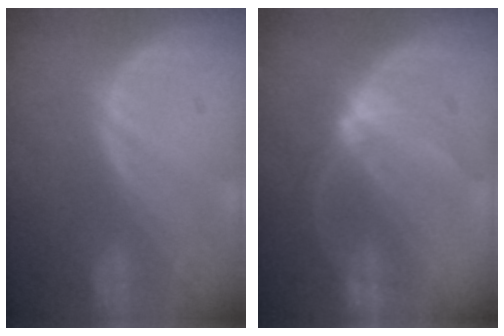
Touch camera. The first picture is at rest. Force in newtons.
{"total": 5.2, "press": 5.1, "slide": 0.9}